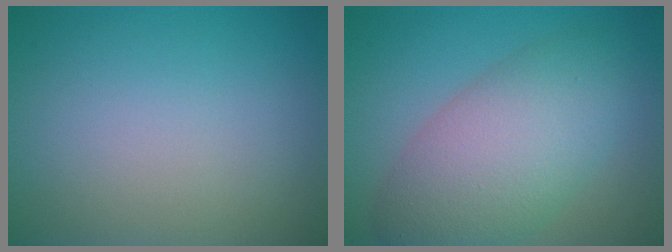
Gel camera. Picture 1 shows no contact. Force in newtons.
{"total": 7.9, "press": 7.9, "slide": 0.3}